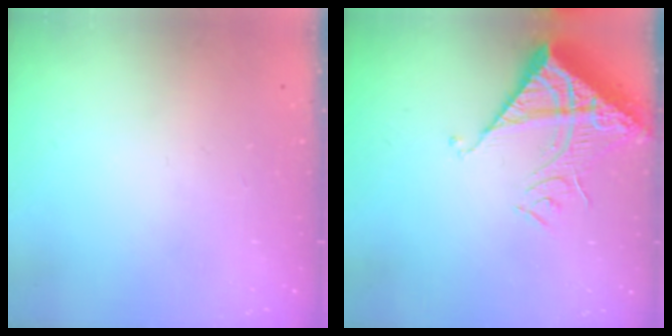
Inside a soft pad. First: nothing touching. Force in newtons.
{"total": 13.1, "press": 13.0, "slide": 1.7}